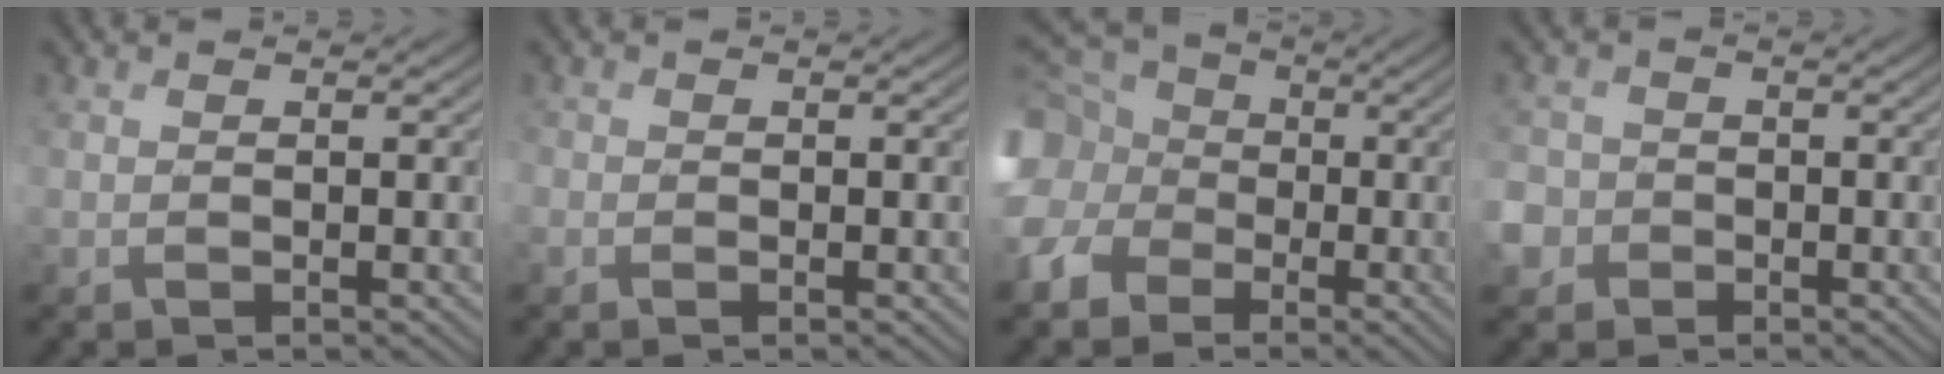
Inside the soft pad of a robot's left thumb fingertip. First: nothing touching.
{"total": 0.9, "force": [-0.4, 0.8, 0.0], "torque": [0.002, -0.007, -0.011]}
{"total": 14.6, "force": [-1.7, 12.7, 6.9], "torque": [-0.226, -0.019, -0.071]}
{"total": 4.7, "force": [-1.9, 4.1, 1.1], "torque": [-0.033, -0.009, -0.056]}